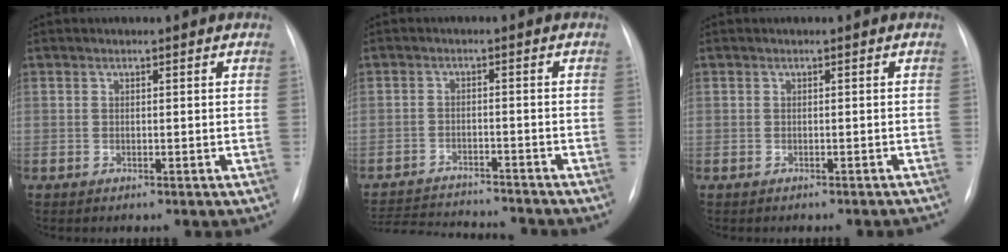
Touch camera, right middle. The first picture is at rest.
{"total": 13.3, "force": [-12.7, 1.5, 3.7], "torque": [-0.070, -0.001, -0.183]}
{"total": 2.8, "force": [-2.6, 0.8, 0.8], "torque": [-0.007, 0.001, -0.029]}